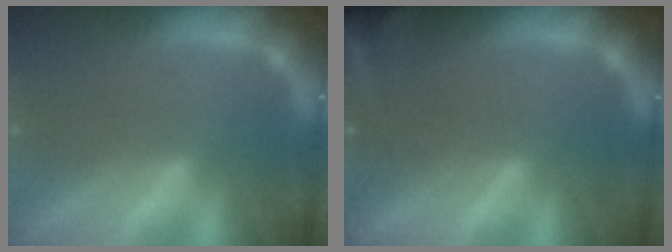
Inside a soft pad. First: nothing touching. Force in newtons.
{"total": 9.5}